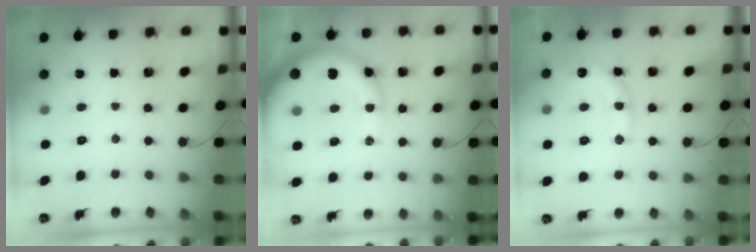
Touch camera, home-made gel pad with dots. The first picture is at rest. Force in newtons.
{"total": 14.5, "press": 13.9, "slide": 3.9}
{"total": 13.8, "press": 13.7, "slide": 1.6}